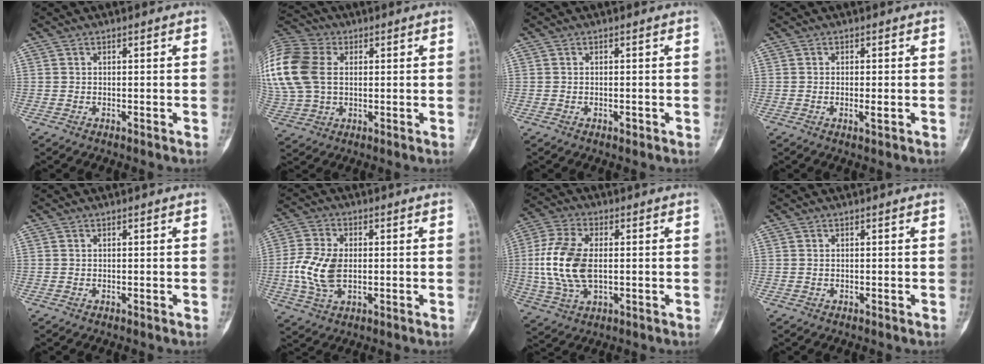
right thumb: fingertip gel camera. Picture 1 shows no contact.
{"total": 21.4, "force": [4.0, 15.4, 14.3], "torque": [-0.358, 0.033, 0.082]}
{"total": 0.8, "force": [-0.3, 0.4, 0.6], "torque": [-0.010, 0.001, -0.004]}
{"total": 1.8, "force": [-0.3, 0.5, 1.7], "torque": [-0.033, -0.005, -0.006]}
{"total": 0.0}
{"total": 10.0, "force": [-0.5, 6.1, 7.9], "torque": [-0.168, 0.005, -0.009]}
{"total": 15.7, "force": [0.0, 8.4, 13.2], "torque": [-0.297, 0.003, 0.002]}
{"total": 0.0}